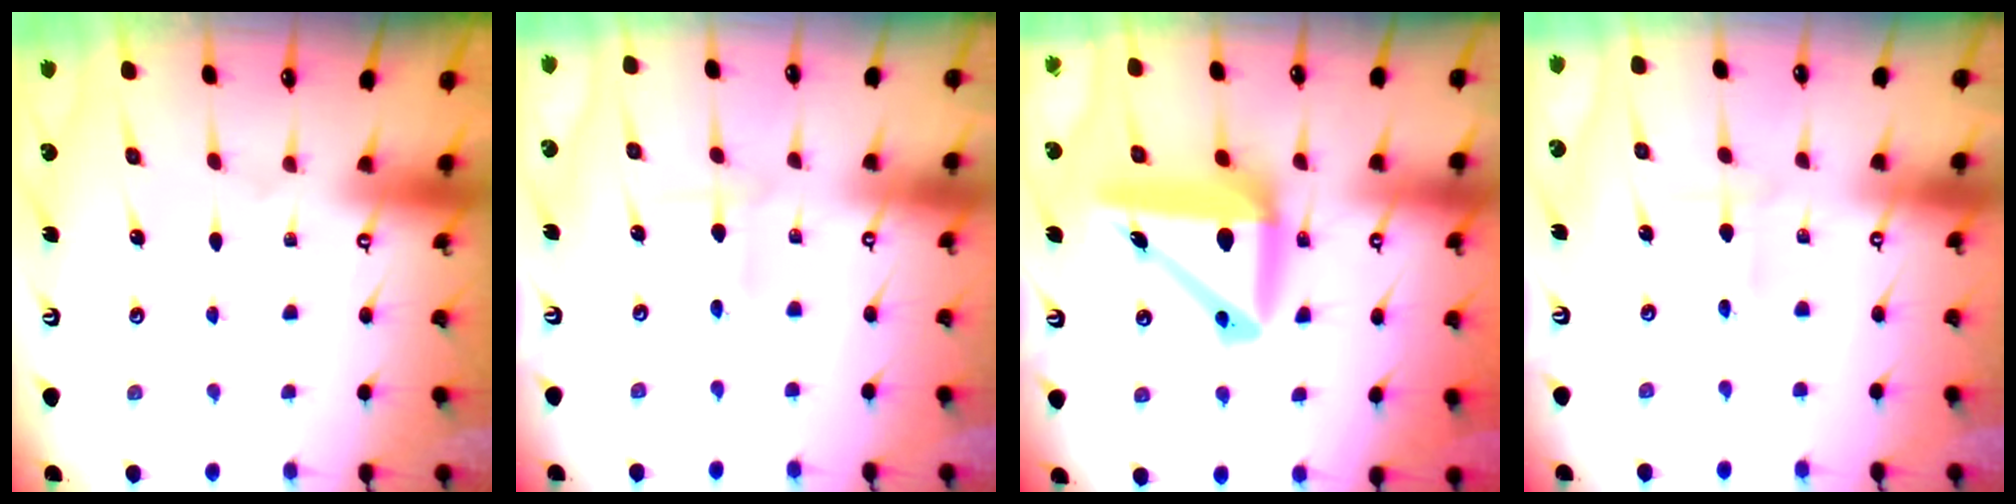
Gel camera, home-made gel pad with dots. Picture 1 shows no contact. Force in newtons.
{"total": 2.4, "press": 2.2, "slide": 0.9}
{"total": 14.2, "press": 13.9, "slide": 2.8}
{"total": 1.2, "press": 1.2, "slide": 0.2}